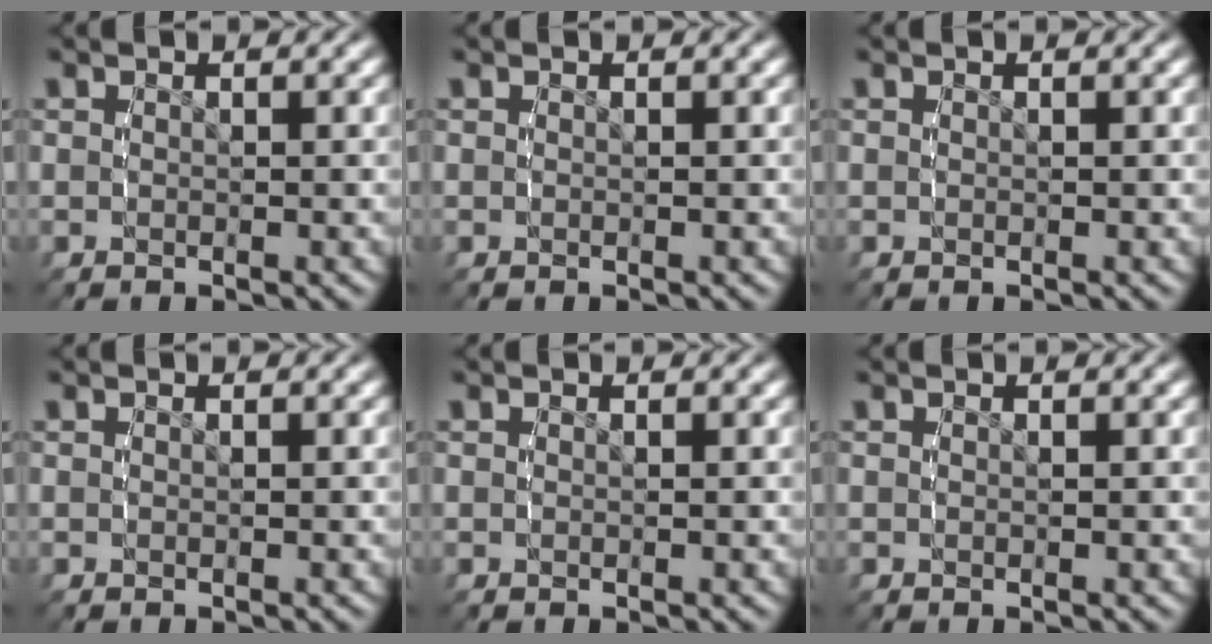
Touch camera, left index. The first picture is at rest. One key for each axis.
{"total": 0.0}
{"total": 0.0}
{"total": 0.0}
{"total": 0.0}
{"total": 0.0}